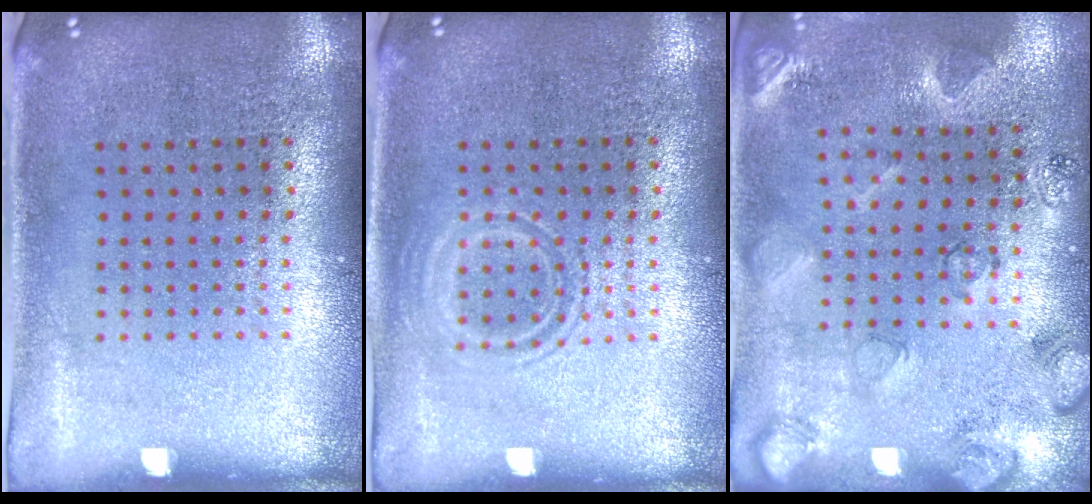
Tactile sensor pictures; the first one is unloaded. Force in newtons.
{"total": 1.0, "press": 0.9, "slide": 0.3}
{"total": 2.1, "press": 2.0, "slide": 0.7}